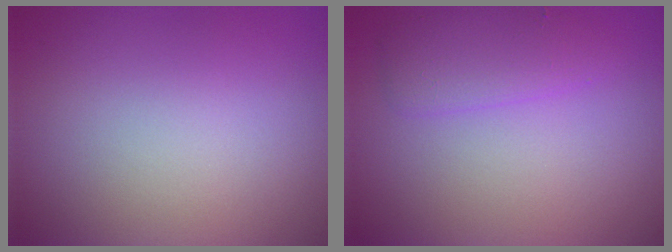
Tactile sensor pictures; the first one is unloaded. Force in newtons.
{"total": 2.3, "press": 2.3, "slide": 0.0}